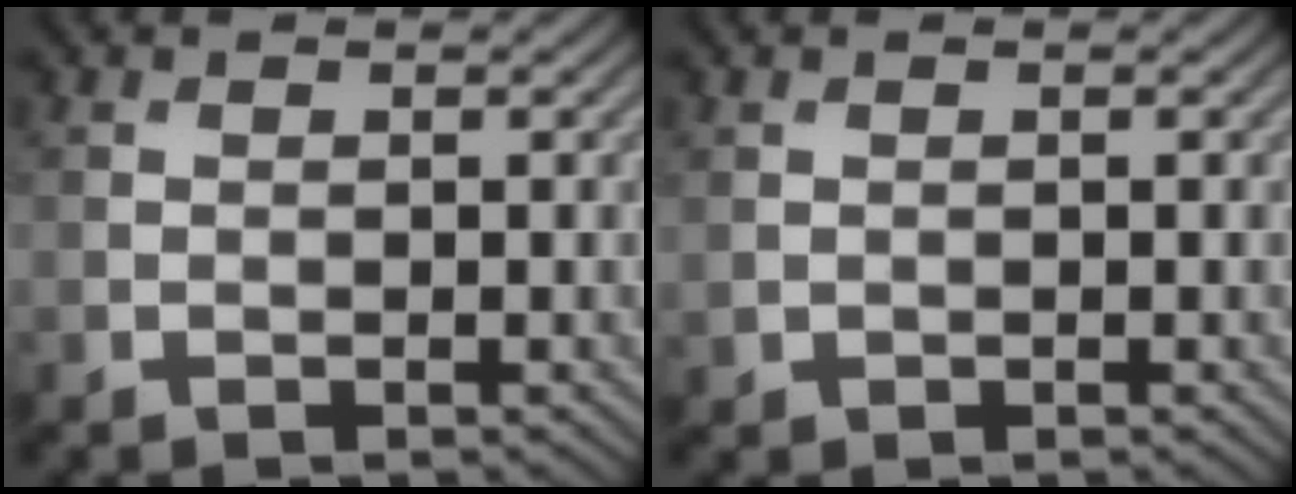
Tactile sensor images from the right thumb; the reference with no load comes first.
{"total": 0.6, "force": [0.2, 0.6, 0.1], "torque": [-0.004, -0.004, 0.008]}